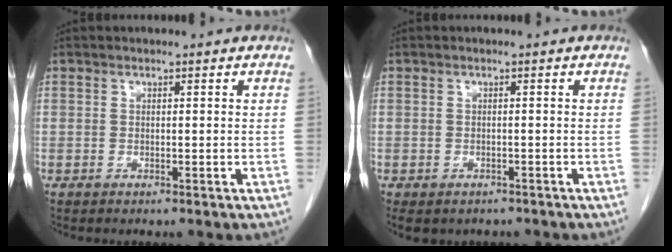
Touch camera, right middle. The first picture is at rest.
{"total": 5.2, "force": [-3.9, 3.0, 1.4], "torque": [-0.020, 0.002, -0.049]}